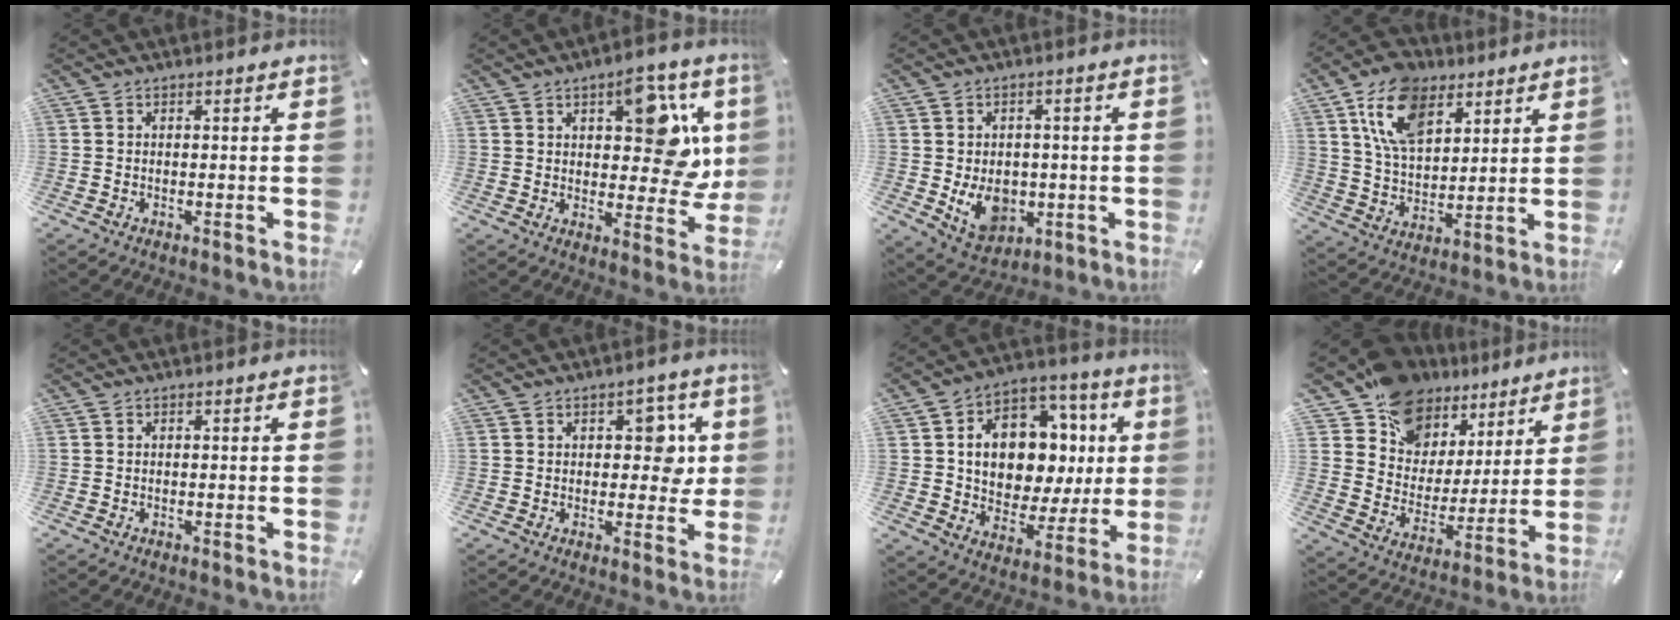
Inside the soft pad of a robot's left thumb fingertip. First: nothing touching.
{"total": 15.3, "force": [5.4, 8.1, 11.7], "torque": [-0.138, -0.029, 0.092]}
{"total": 9.2, "force": [-1.5, 7.3, 5.4], "torque": [-0.086, 0.003, -0.024]}
{"total": 14.1, "force": [7.5, 8.3, 8.5], "torque": [-0.182, -0.015, 0.139]}
{"total": 0.0}
{"total": 7.7, "force": [1.9, 5.2, 5.3], "torque": [-0.049, -0.009, 0.023]}
{"total": 15.7, "force": [3.2, 11.8, 9.9], "torque": [-0.148, -0.022, 0.065]}
{"total": 12.9, "force": [9.5, 8.7, 0.8], "torque": [-0.027, -0.090, 0.177]}